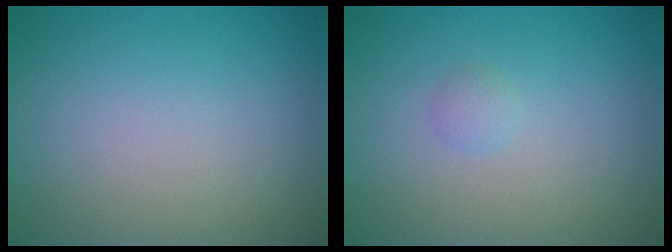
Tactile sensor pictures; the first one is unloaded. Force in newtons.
{"total": 0.8, "press": 0.8, "slide": 0.1}